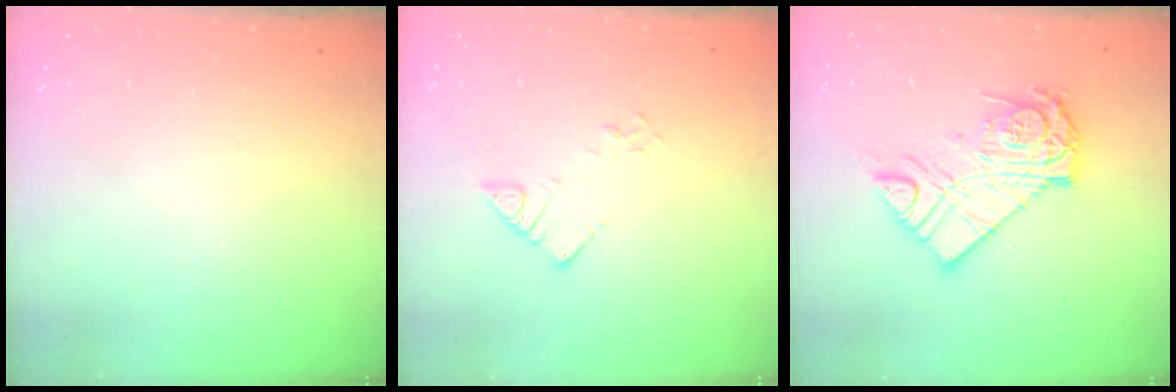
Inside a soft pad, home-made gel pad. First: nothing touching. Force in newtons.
{"total": 3.9, "press": 3.9, "slide": 0.2}
{"total": 12.9, "press": 12.9, "slide": 1.0}